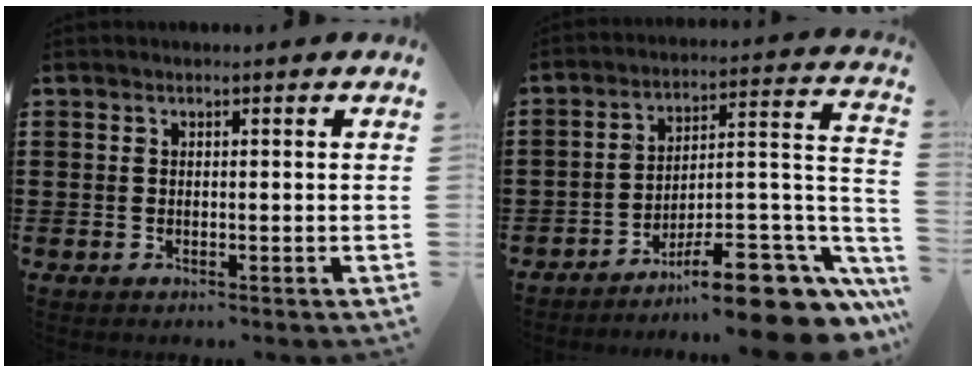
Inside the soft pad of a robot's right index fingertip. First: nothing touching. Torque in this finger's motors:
{"motor_torque": [0.20, -0.18, -0.14, -0.21]}